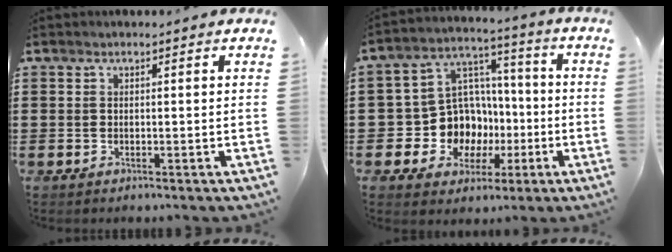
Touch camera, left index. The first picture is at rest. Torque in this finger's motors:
{"motor_torque": [0.91, -0.07, 0.35, 0.10]}